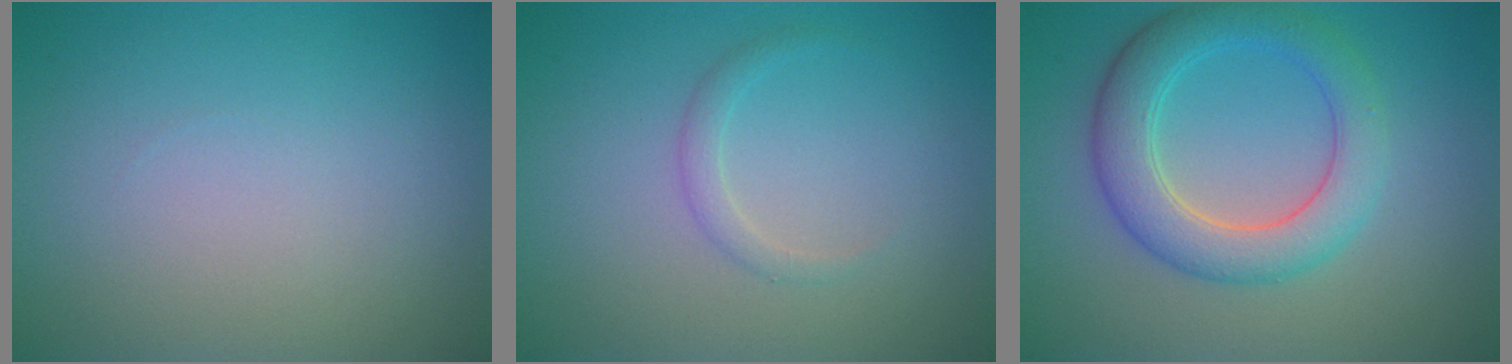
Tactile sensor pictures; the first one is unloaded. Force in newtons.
{"total": 1.2, "press": 1.2, "slide": 0.0}
{"total": 5.3, "press": 5.3, "slide": 0.2}